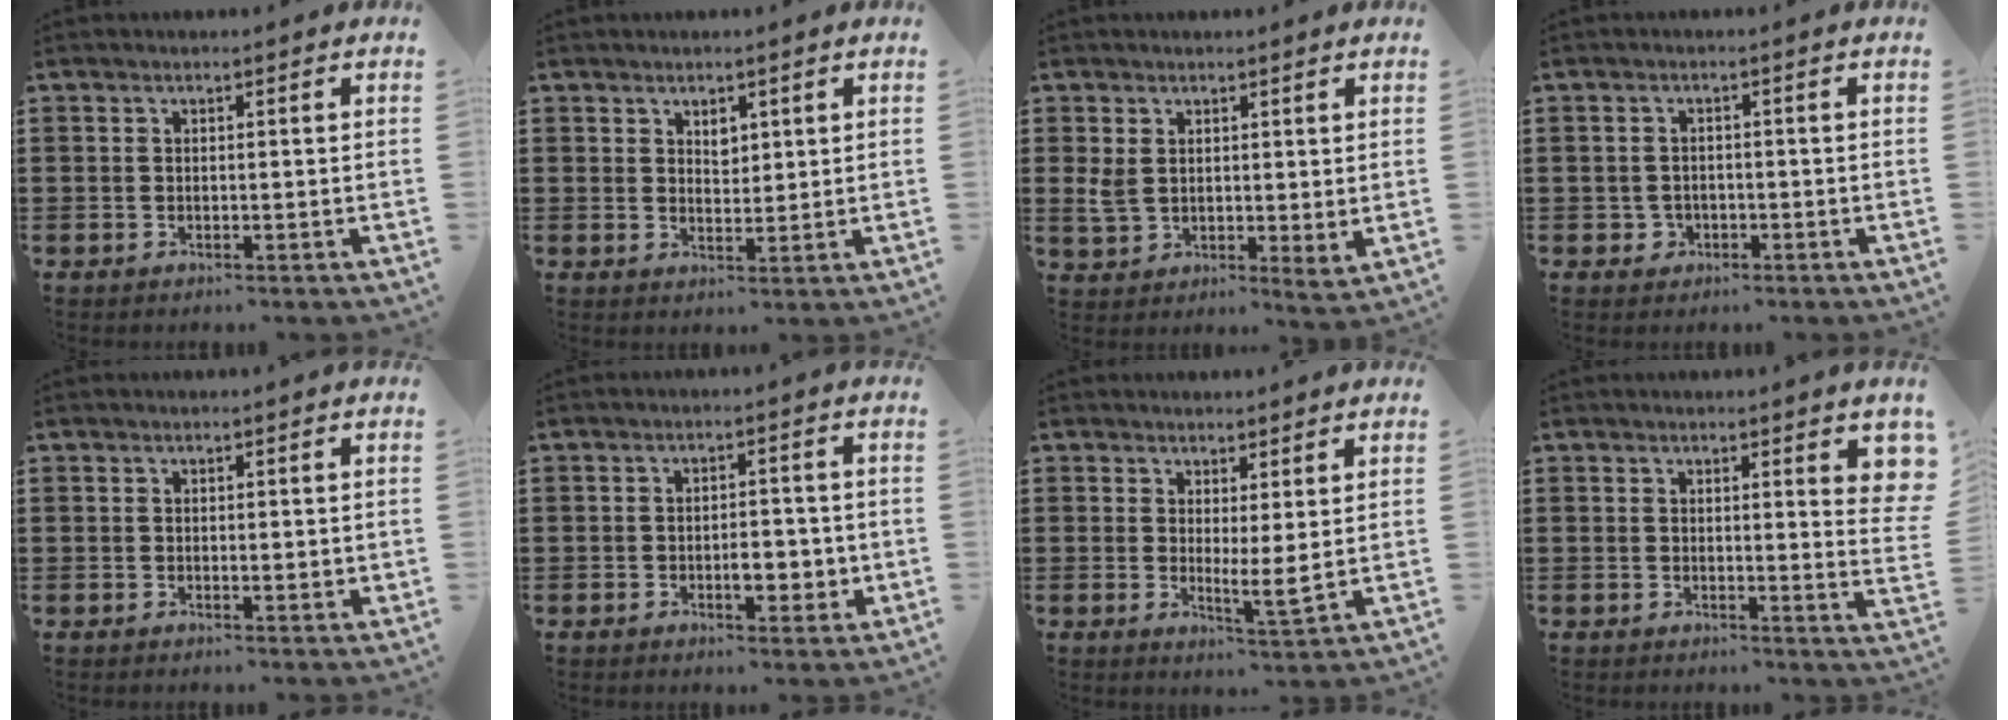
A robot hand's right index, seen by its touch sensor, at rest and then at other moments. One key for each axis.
{"total": 2.3, "fx": 1.5, "fy": 1.4, "fz": 1.1, "tx": -0.017, "ty": 0.001, "tz": 0.027}
{"total": 4.5, "fx": 2.1, "fy": 2.3, "fz": 3.2, "tx": -0.076, "ty": -0.002, "tz": 0.040}
{"total": 1.6, "fx": -0.7, "fy": 1.4, "fz": 0.3, "tx": -0.011, "ty": 0.001, "tz": -0.018}
{"total": 1.0, "fx": -0.1, "fy": 0.2, "fz": 1.0, "tx": -0.017, "ty": -0.002, "tz": -0.002}
{"total": 4.7, "fx": -1.2, "fy": 2.3, "fz": 3.9, "tx": -0.051, "ty": 0.000, "tz": -0.023}
{"total": 3.2, "fx": 1.3, "fy": 0.3, "fz": 2.9, "tx": -0.051, "ty": -0.011, "tz": 0.024}
{"total": 3.0, "fx": 1.6, "fy": 0.5, "fz": 2.5, "tx": -0.037, "ty": -0.006, "tz": 0.026}